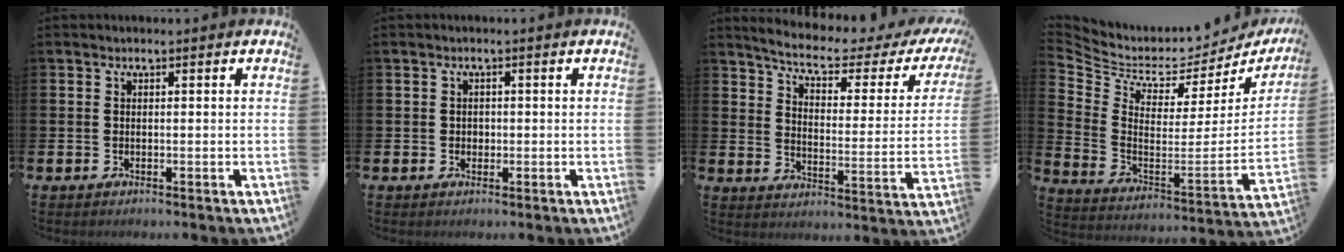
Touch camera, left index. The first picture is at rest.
{"total": 1.1, "force": [0.3, 1.0, 0.4], "torque": [0.002, 0.004, 0.001]}
{"total": 6.0, "force": [4.9, 1.3, 3.1], "torque": [-0.080, -0.037, 0.074]}
{"total": 4.2, "force": [3.4, 2.3, 1.2], "torque": [-0.054, -0.044, 0.053]}